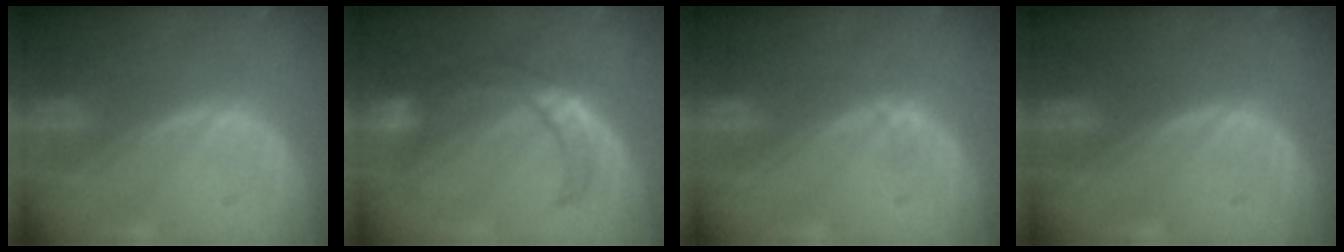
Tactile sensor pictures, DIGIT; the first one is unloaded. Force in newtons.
{"total": 7.5, "press": 7.3, "slide": 1.7}
{"total": 0.9, "press": 0.9, "slide": 0.1}
{"total": 0.0}